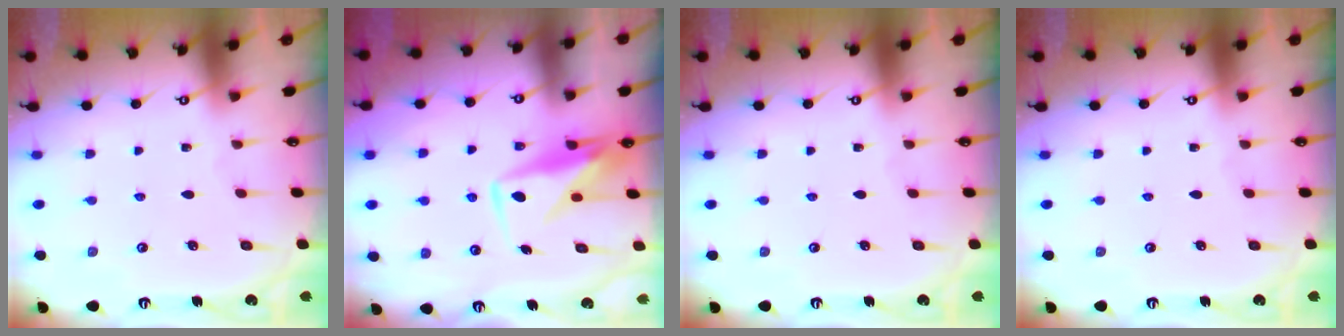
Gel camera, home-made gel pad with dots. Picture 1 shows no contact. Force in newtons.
{"total": 9.6, "press": 9.6, "slide": 0.6}
{"total": 0.0}
{"total": 0.0}